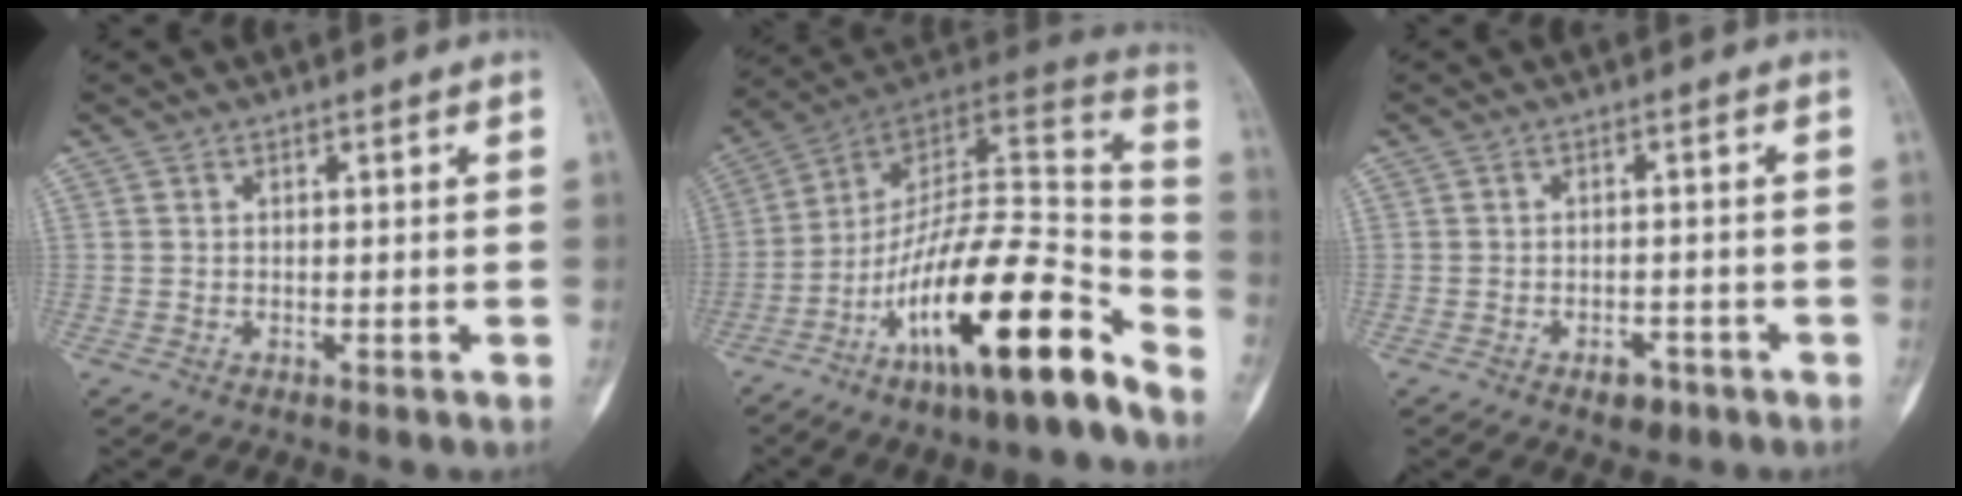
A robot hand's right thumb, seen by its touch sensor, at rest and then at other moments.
{"total": 22.8, "force": [-14.1, 5.4, 17.1], "torque": [-0.250, 0.099, -0.235]}
{"total": 3.1, "force": [-1.8, 1.9, 1.6], "torque": [-0.008, 0.010, -0.023]}